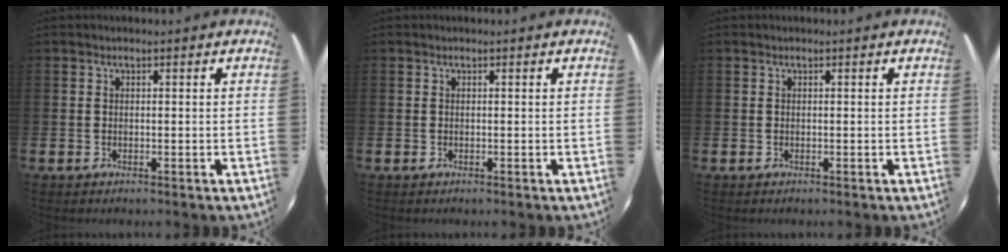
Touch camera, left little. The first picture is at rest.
{"total": 0.0}
{"total": 0.0}